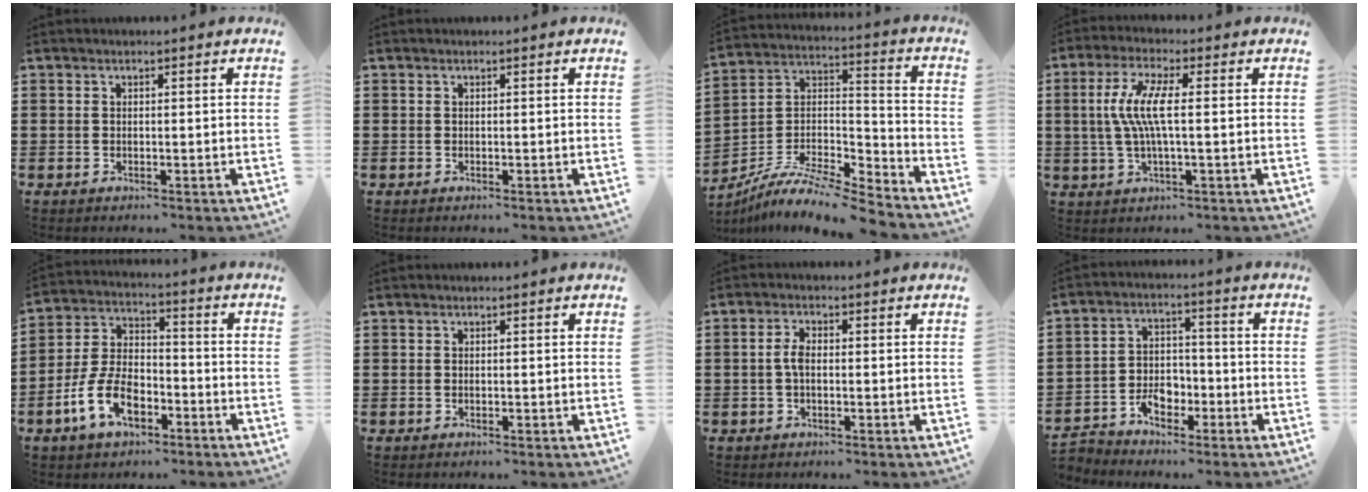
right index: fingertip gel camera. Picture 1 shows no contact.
{"total": 0.0}
{"total": 9.1, "force": [-8.1, 1.8, 3.8], "torque": [-0.079, 0.008, -0.165]}
{"total": 7.1, "force": [0.0, 1.3, 7.0], "torque": [-0.157, -0.011, -0.013]}
{"total": 9.3, "force": [-4.4, 4.9, 6.5], "torque": [-0.155, 0.004, -0.087]}
{"total": 0.0}
{"total": 2.7, "force": [-0.3, 1.2, 2.4], "torque": [-0.055, 0.000, -0.008]}
{"total": 4.6, "force": [-3.1, 2.9, 1.6], "torque": [-0.033, 0.014, -0.062]}